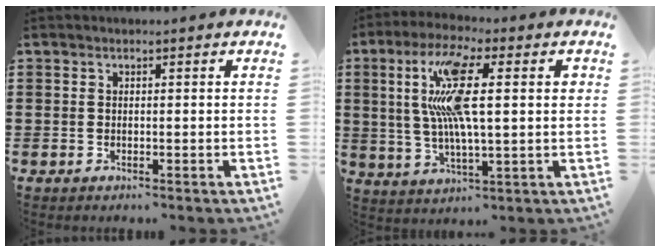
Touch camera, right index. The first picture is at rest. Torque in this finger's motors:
{"motor_torque": [1.73, 0.41, 0.95, 0.21]}